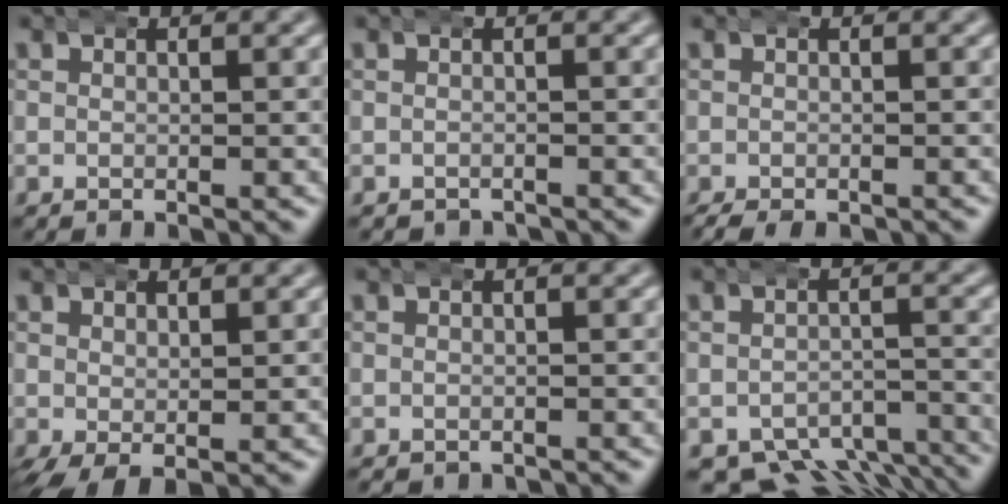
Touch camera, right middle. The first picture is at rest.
{"total": 1.3, "force": [-1.2, 0.0, -0.3], "torque": [0.006, -0.006, -0.016]}
{"total": 1.6, "force": [-1.4, 0.5, 0.6], "torque": [-0.015, -0.011, -0.015]}
{"total": 2.2, "force": [-0.7, 0.9, 1.9], "torque": [-0.030, -0.018, 0.003]}
{"total": 0.6, "force": [-0.5, 0.4, -0.1], "torque": [-0.004, -0.007, -0.004]}
{"total": 8.0, "force": [-6.2, 3.8, 3.2], "torque": [-0.040, -0.032, -0.090]}